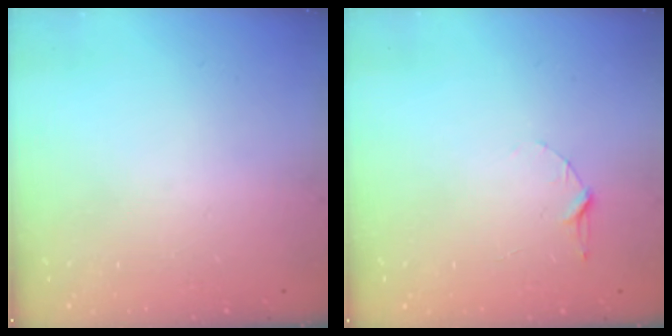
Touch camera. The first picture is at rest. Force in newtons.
{"total": 4.7, "press": 4.7, "slide": 0.5}